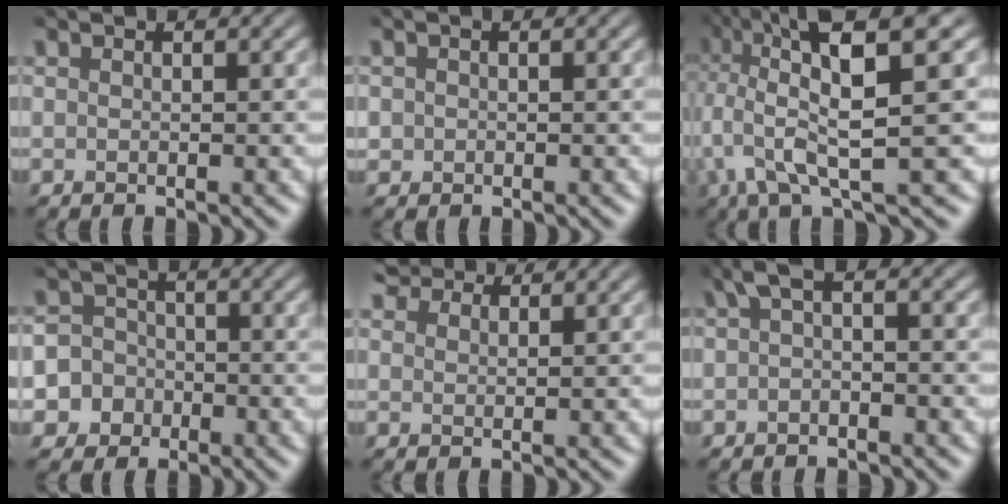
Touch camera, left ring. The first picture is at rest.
{"total": 0.7, "force": [-0.1, 0.6, 0.3], "torque": [-0.004, -0.002, -0.001]}
{"total": 10.5, "force": [3.5, 2.6, 9.6], "torque": [-0.181, 0.013, 0.063]}
{"total": 5.4, "force": [-2.5, 4.7, 0.8], "torque": [0.003, 0.000, -0.063]}
{"total": 4.9, "force": [4.2, 1.9, 1.7], "torque": [-0.044, 0.003, 0.067]}
{"total": 2.0, "force": [0.0, 0.5, 1.9], "torque": [-0.036, 0.005, -0.004]}